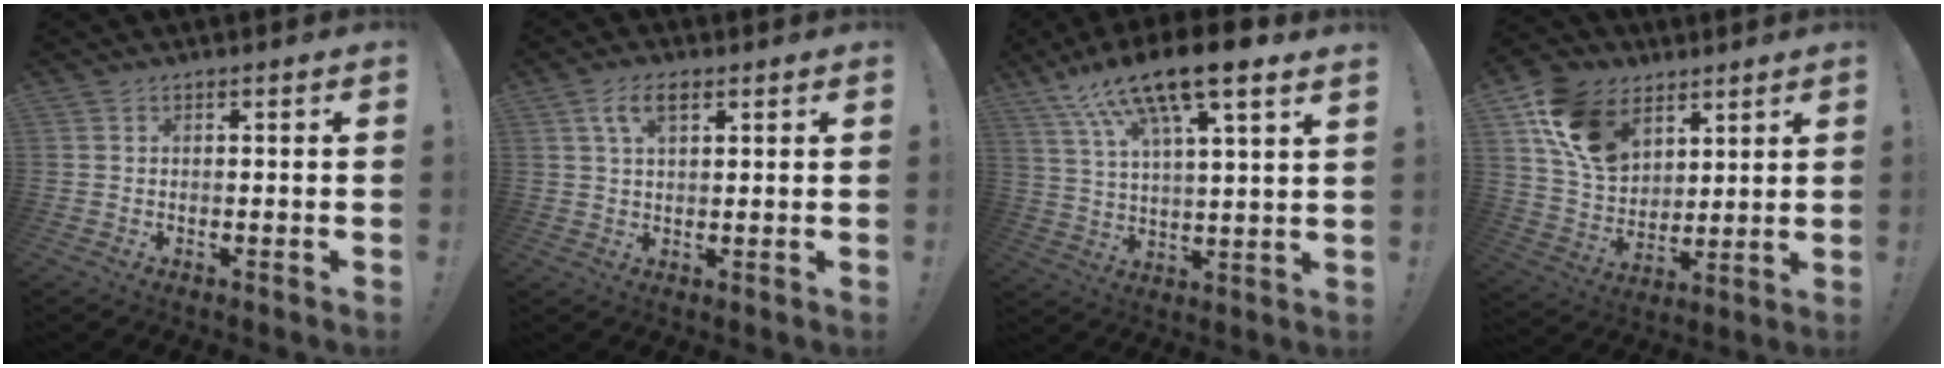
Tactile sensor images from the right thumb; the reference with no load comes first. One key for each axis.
{"total": 6.5, "fx": 3.0, "fy": 3.3, "fz": 4.8, "tx": -0.084, "ty": 0.004, "tz": 0.055}
{"total": 15.2, "fx": 11.0, "fy": 1.8, "fz": 10.3, "tx": -0.196, "ty": -0.066, "tz": 0.183}
{"total": 16.6, "fx": 8.7, "fy": 11.4, "fz": 8.4, "tx": -0.148, "ty": -0.036, "tz": 0.173}